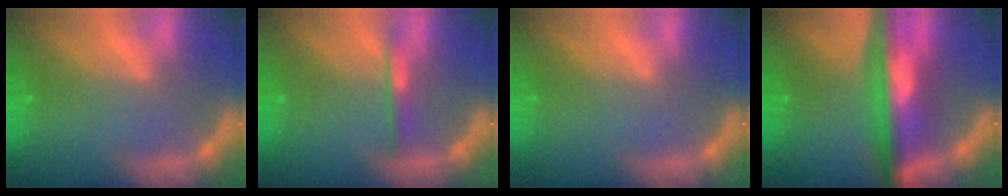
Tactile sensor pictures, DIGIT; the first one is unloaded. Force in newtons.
{"total": 2.0}
{"total": 0.0}
{"total": 10.0}